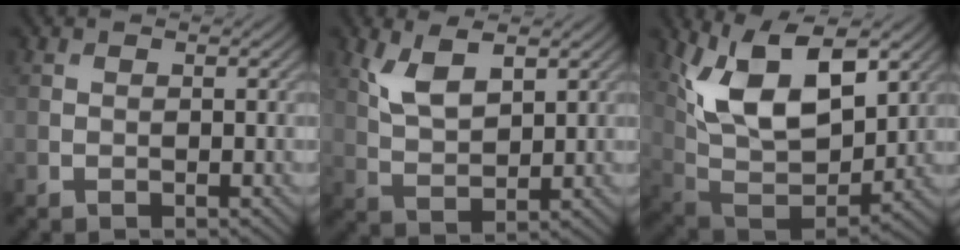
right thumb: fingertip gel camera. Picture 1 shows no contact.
{"total": 5.8, "force": [2.9, 2.7, 4.3], "torque": [-0.100, -0.005, 0.059]}
{"total": 14.5, "force": [6.0, 7.4, 10.8], "torque": [-0.204, -0.003, 0.108]}